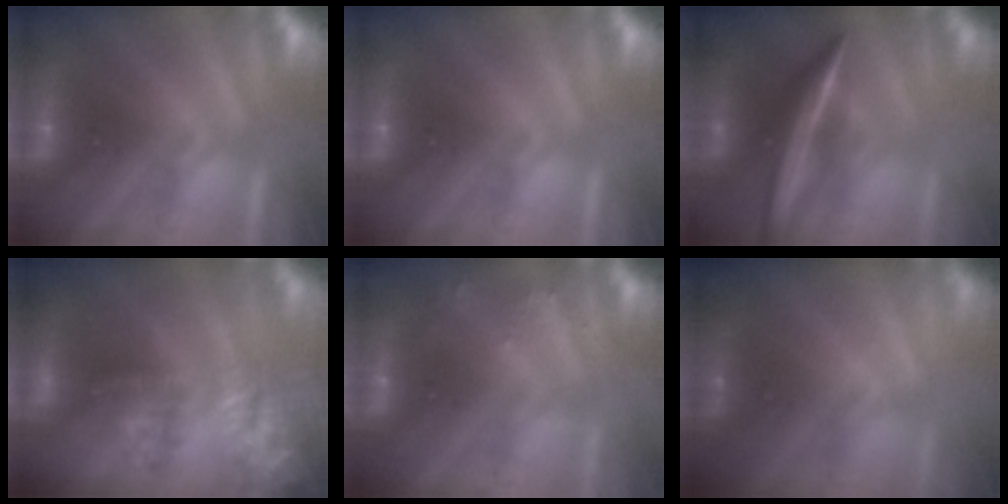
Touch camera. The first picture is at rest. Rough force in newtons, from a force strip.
{"total": 0.0}
{"total": 2.5}
{"total": 8.2}
{"total": 2.2}
{"total": 2.3}